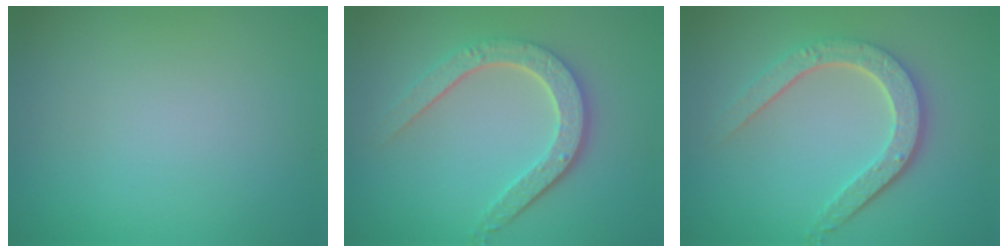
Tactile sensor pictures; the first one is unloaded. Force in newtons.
{"total": 4.8, "press": 3.7, "slide": 3.0}
{"total": 4.8, "press": 3.7, "slide": 3.0}